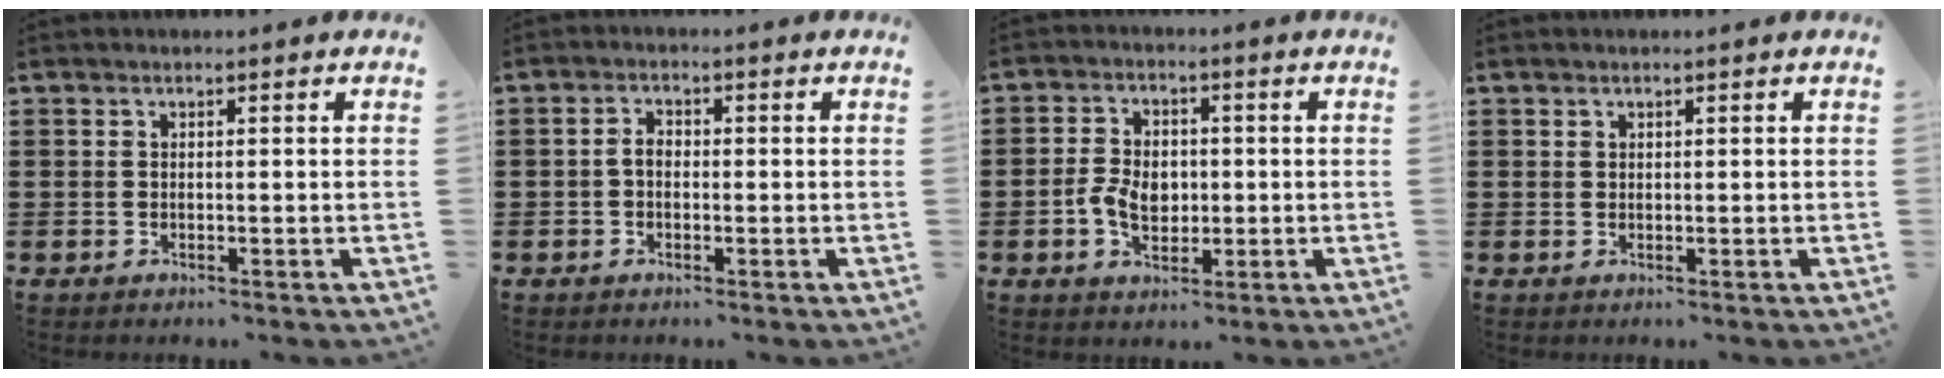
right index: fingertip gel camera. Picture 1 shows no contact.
{"total": 2.1, "force": [-0.4, 1.3, 1.6], "torque": [-0.039, 0.000, -0.010]}
{"total": 5.3, "force": [-0.7, 3.9, 3.5], "torque": [-0.076, 0.003, -0.019]}
{"total": 0.6, "force": [0.4, 0.4, 0.0], "torque": [-0.001, 0.003, 0.007]}